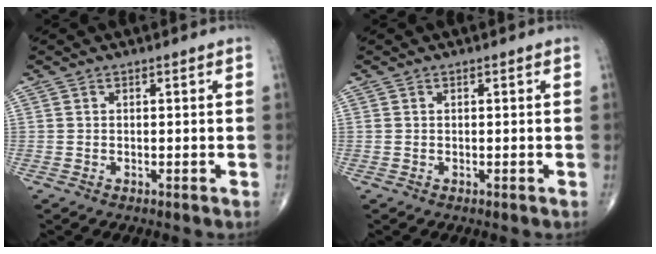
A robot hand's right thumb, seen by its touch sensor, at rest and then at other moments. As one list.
[{"total": 0.0}]